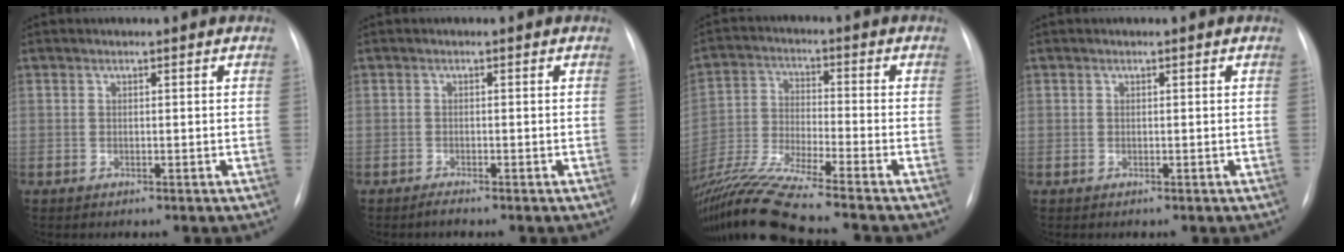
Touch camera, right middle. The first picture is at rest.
{"total": 0.7, "force": [-0.7, -0.2, 0.3], "torque": [-0.009, -0.005, -0.010]}
{"total": 15.1, "force": [-13.1, -2.0, 7.3], "torque": [-0.145, -0.032, -0.233]}
{"total": 0.0}